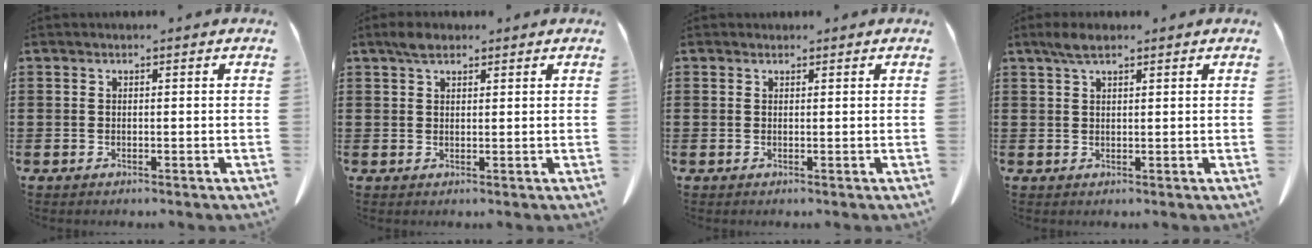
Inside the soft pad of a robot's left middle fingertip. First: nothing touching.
{"total": 2.5, "force": [1.7, 1.1, 1.4], "torque": [-0.025, 0.003, 0.030]}
{"total": 0.6, "force": [0.5, 0.4, 0.1], "torque": [-0.002, 0.002, 0.010]}
{"total": 2.7, "force": [1.6, 0.8, 2.0], "torque": [-0.042, 0.005, 0.029]}